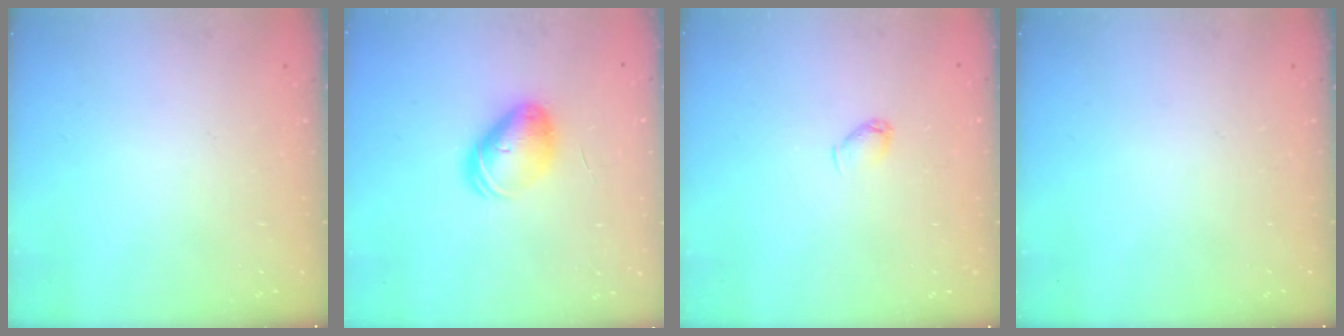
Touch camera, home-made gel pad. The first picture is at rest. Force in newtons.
{"total": 8.5, "press": 8.5, "slide": 1.0}
{"total": 3.1, "press": 3.0, "slide": 0.6}
{"total": 0.0}